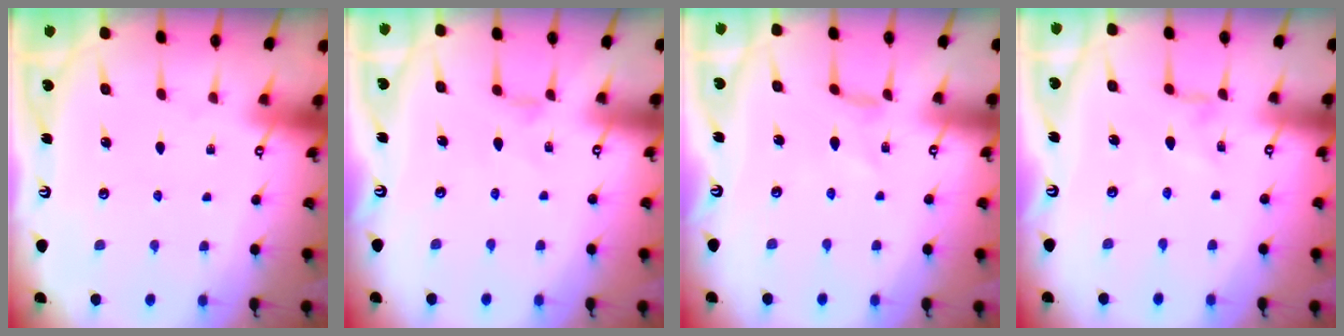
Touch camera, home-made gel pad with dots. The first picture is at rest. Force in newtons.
{"total": 0.0}
{"total": 0.0}
{"total": 0.0}